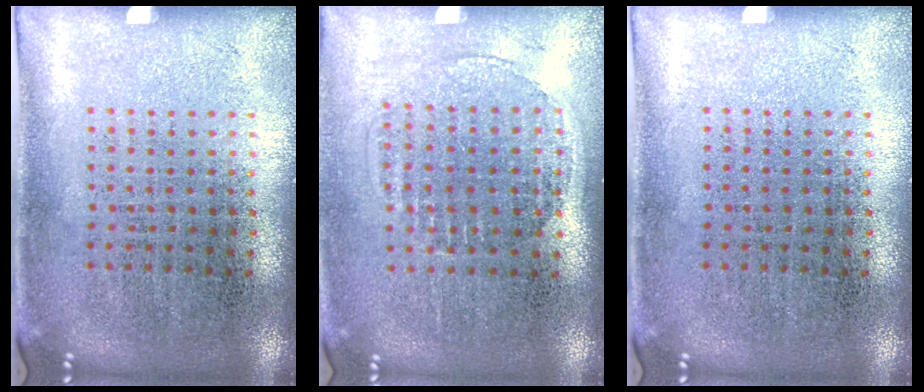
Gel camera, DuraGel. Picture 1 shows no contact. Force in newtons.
{"total": 1.4, "press": 1.2, "slide": 0.6}
{"total": 0.0}